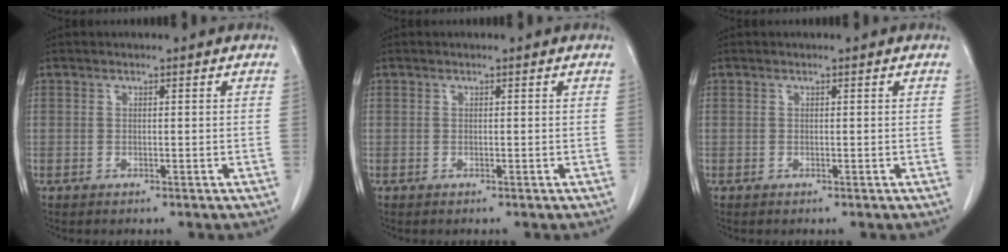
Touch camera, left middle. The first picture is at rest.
{"total": 0.0}
{"total": 0.0}